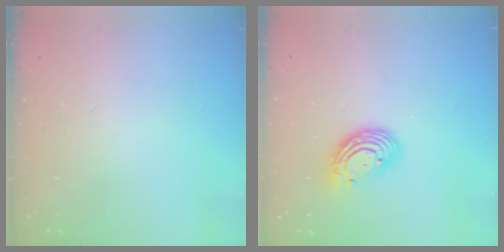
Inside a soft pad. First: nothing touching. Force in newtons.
{"total": 10.5, "press": 10.4, "slide": 1.1}